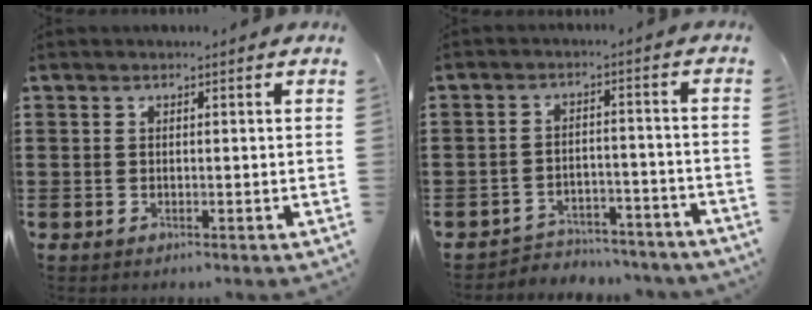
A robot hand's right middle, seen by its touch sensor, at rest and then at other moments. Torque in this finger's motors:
{"motor_torque": [1.43, -0.71, 0.04, 0.04]}